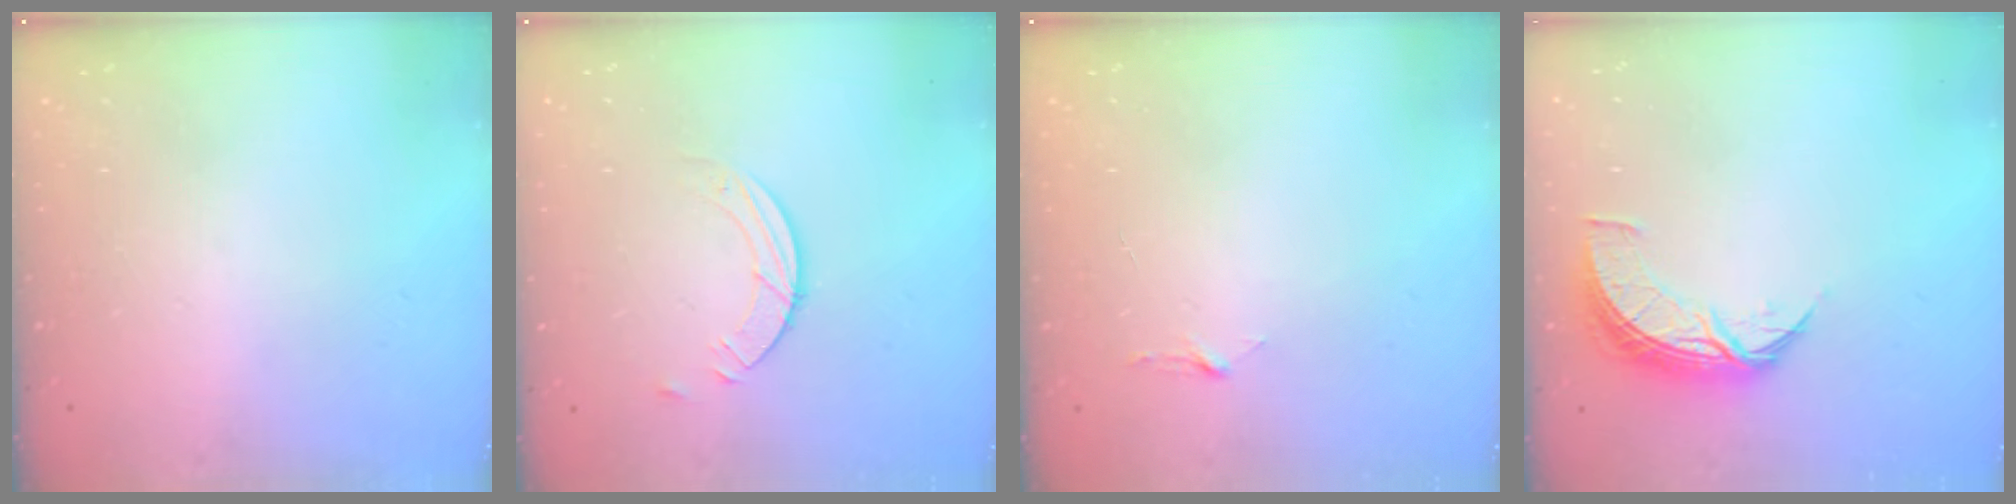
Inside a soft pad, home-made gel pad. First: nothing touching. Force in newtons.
{"total": 3.7, "press": 3.7, "slide": 0.4}
{"total": 2.9, "press": 2.9, "slide": 0.3}
{"total": 8.5, "press": 8.5, "slide": 0.5}